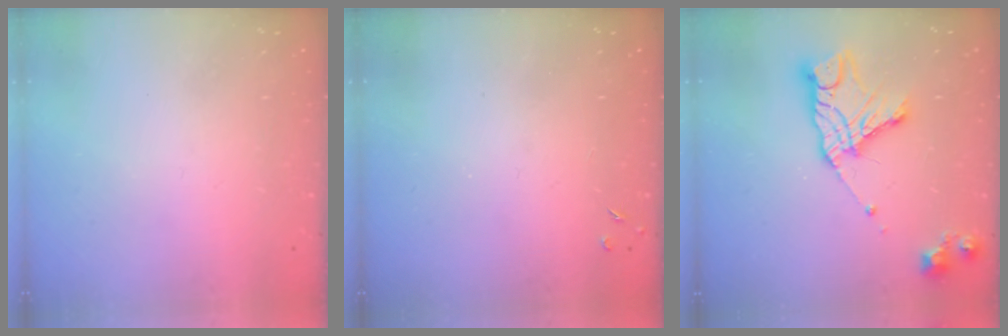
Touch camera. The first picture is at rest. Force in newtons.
{"total": 2.5, "press": 2.5, "slide": 0.5}
{"total": 14.4, "press": 14.3, "slide": 1.4}